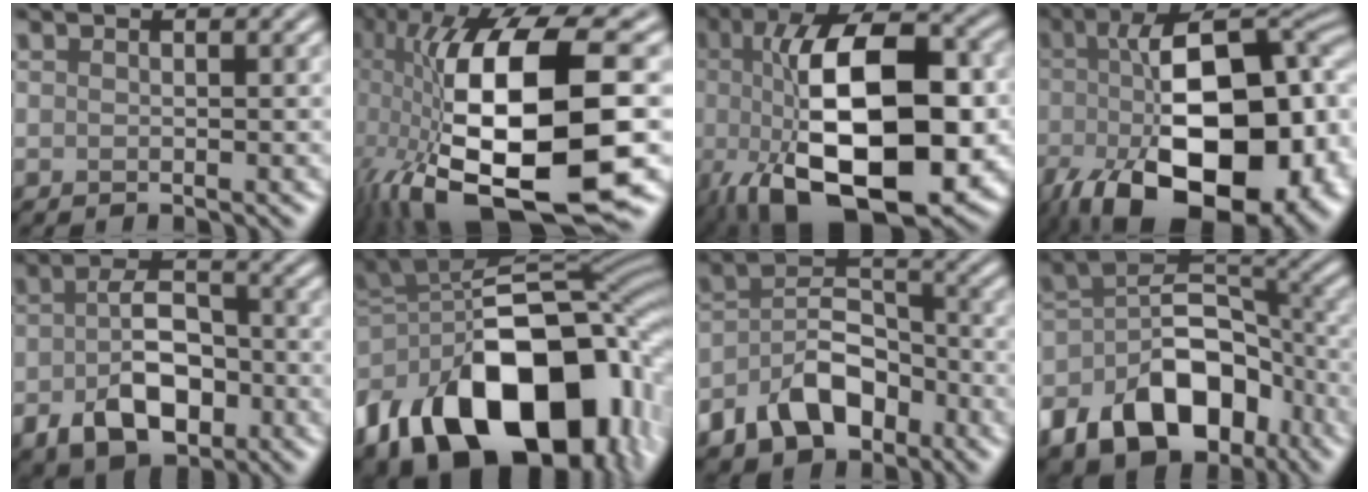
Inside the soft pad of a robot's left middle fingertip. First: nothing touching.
{"total": 17.4, "force": [-1.6, 6.6, 16.0], "torque": [-0.305, 0.001, -0.020]}
{"total": 15.2, "force": [-1.5, 6.7, 13.5], "torque": [-0.209, -0.003, -0.029]}
{"total": 17.8, "force": [-4.5, 9.0, 14.7], "torque": [-0.216, -0.016, -0.063]}
{"total": 6.6, "force": [-2.4, 3.7, 4.9], "torque": [-0.085, 0.004, -0.044]}
{"total": 17.8, "force": [-6.6, 11.0, 12.4], "torque": [-0.212, 0.001, -0.109]}
{"total": 7.2, "force": [-4.1, 4.2, 4.2], "torque": [-0.070, 0.006, -0.081]}
{"total": 11.9, "force": [-6.2, 7.1, 7.2], "torque": [-0.127, 0.007, -0.114]}